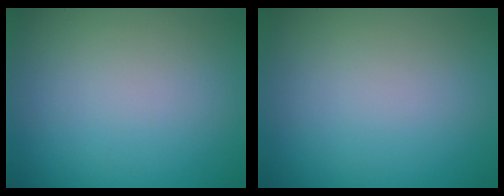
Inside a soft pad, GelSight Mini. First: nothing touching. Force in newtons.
{"total": 0.0}